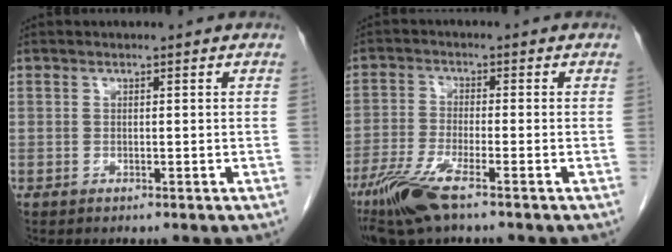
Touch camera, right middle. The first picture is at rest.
{"total": 7.7, "force": [-5.1, 0.6, 5.7], "torque": [-0.126, -0.019, -0.100]}